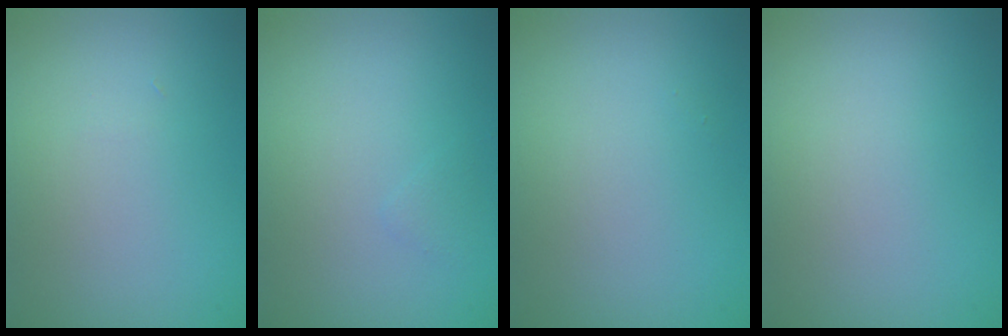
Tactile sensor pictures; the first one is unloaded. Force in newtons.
{"total": 0.5, "press": 0.5, "slide": 0.1}
{"total": 0.0}
{"total": 0.0}